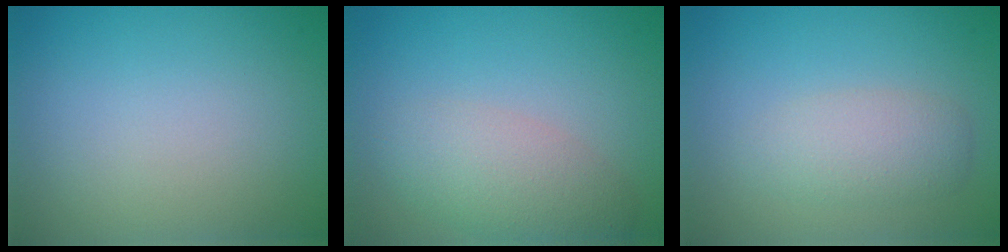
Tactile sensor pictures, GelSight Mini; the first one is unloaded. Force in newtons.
{"total": 3.8, "press": 3.8, "slide": 0.3}
{"total": 2.8, "press": 2.8, "slide": 0.2}